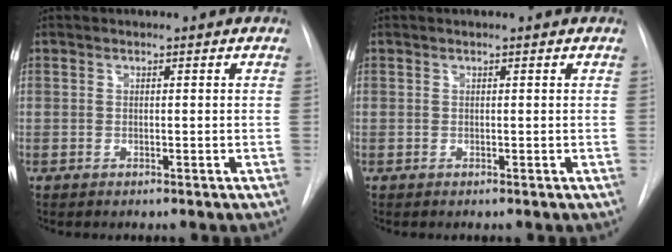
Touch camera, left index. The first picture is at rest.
{"total": 1.0, "force": [0.9, 0.0, 0.3], "torque": [-0.006, 0.009, 0.013]}